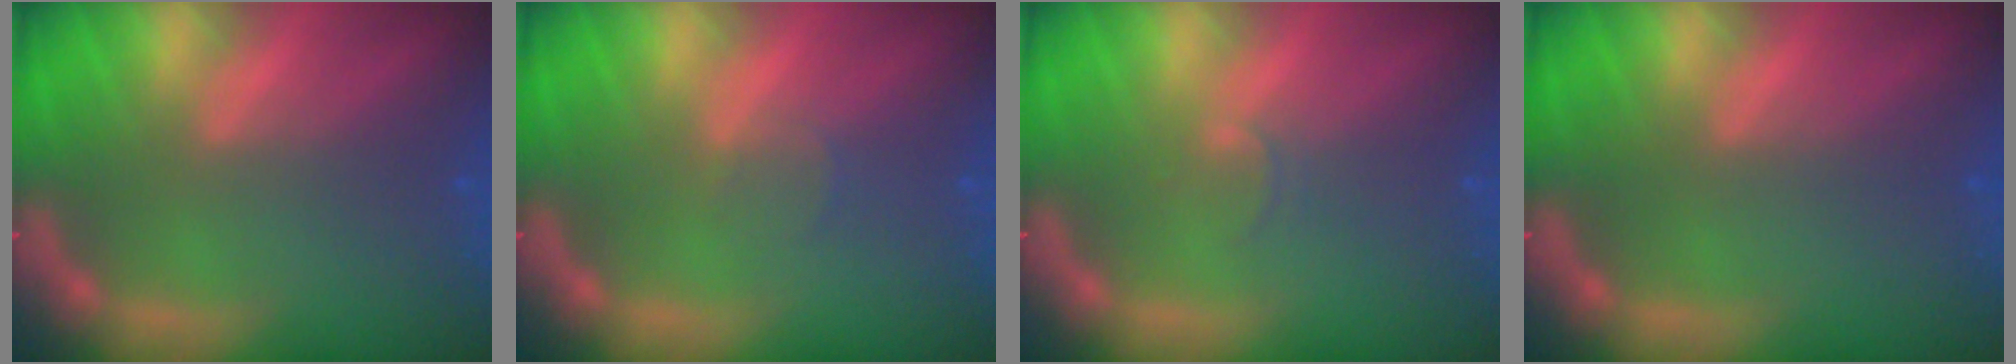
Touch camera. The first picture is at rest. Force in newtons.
{"total": 1.0}
{"total": 1.0}
{"total": 0.0}